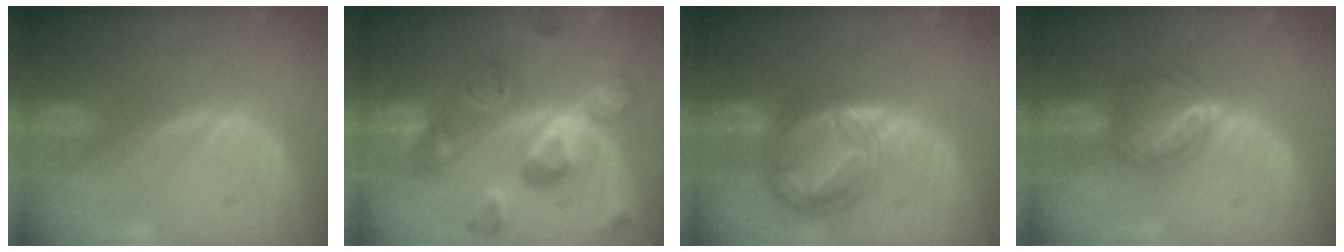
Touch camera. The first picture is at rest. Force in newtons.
{"total": 11.4, "press": 11.4, "slide": 1.0}
{"total": 9.0, "press": 9.0, "slide": 0.6}
{"total": 6.1, "press": 5.6, "slide": 2.4}